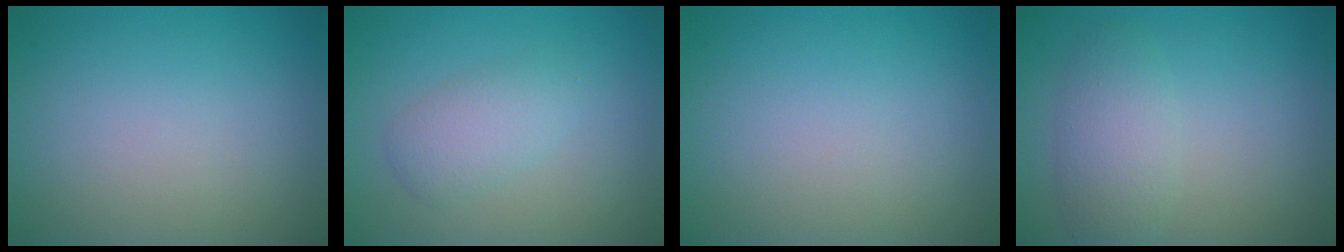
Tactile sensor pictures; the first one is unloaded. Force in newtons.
{"total": 2.7, "press": 2.7, "slide": 0.1}
{"total": 0.0}
{"total": 3.1, "press": 3.1, "slide": 0.0}